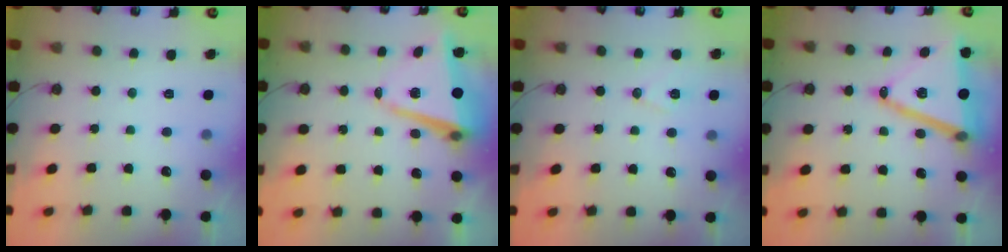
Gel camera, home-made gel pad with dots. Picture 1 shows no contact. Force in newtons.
{"total": 9.8, "press": 9.6, "slide": 1.6}
{"total": 7.6, "press": 6.6, "slide": 3.7}
{"total": 19.9, "press": 19.5, "slide": 3.8}